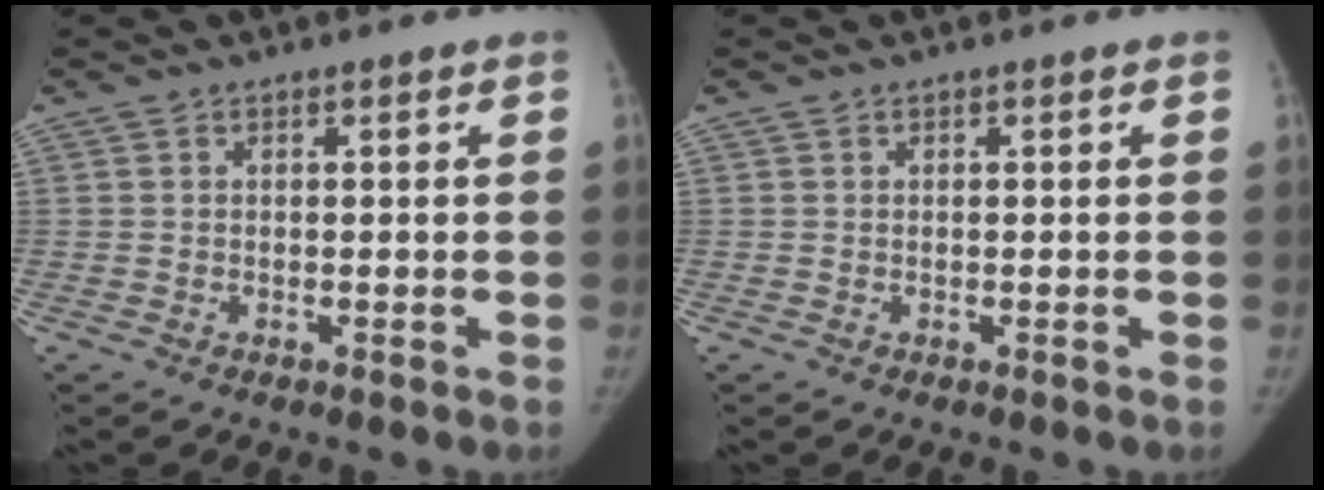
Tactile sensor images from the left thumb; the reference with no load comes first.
{"total": 0.0}